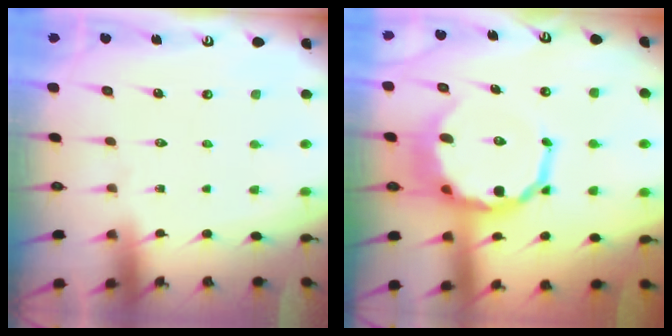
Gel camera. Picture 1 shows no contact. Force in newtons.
{"total": 13.2, "press": 12.8, "slide": 3.2}